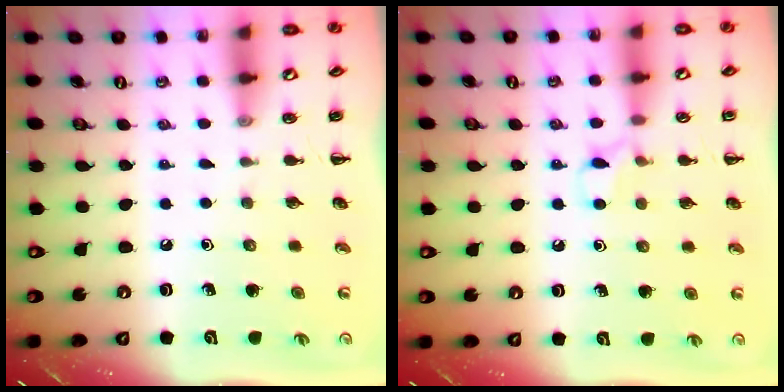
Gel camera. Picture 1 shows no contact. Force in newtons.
{"total": 5.3, "press": 5.1, "slide": 1.4}